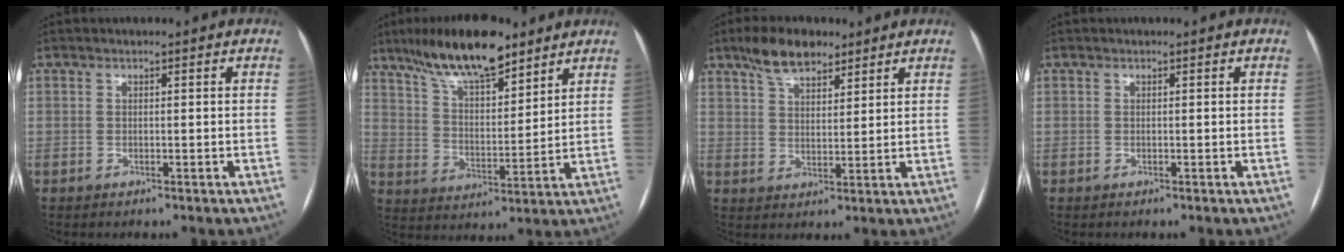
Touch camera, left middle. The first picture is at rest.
{"total": 14.9, "force": [11.2, 4.1, 9.0], "torque": [-0.161, 0.012, 0.197]}
{"total": 7.3, "force": [5.4, 3.0, 3.8], "torque": [-0.069, 0.013, 0.098]}
{"total": 0.0}